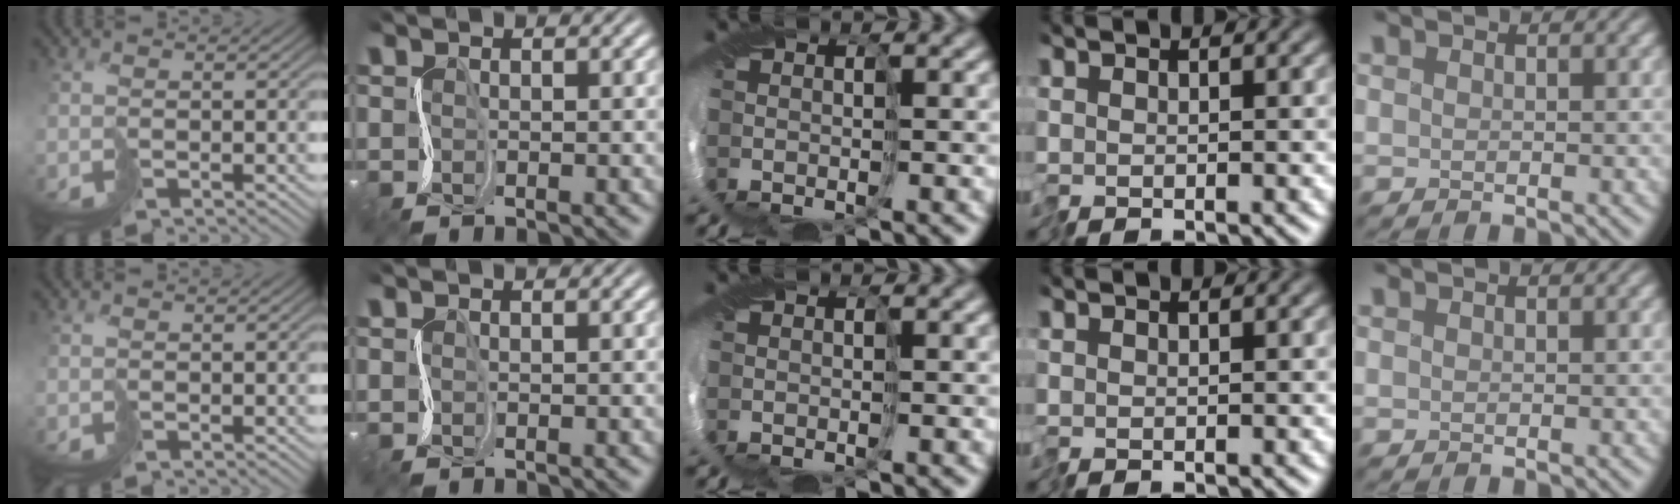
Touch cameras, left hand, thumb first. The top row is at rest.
{}